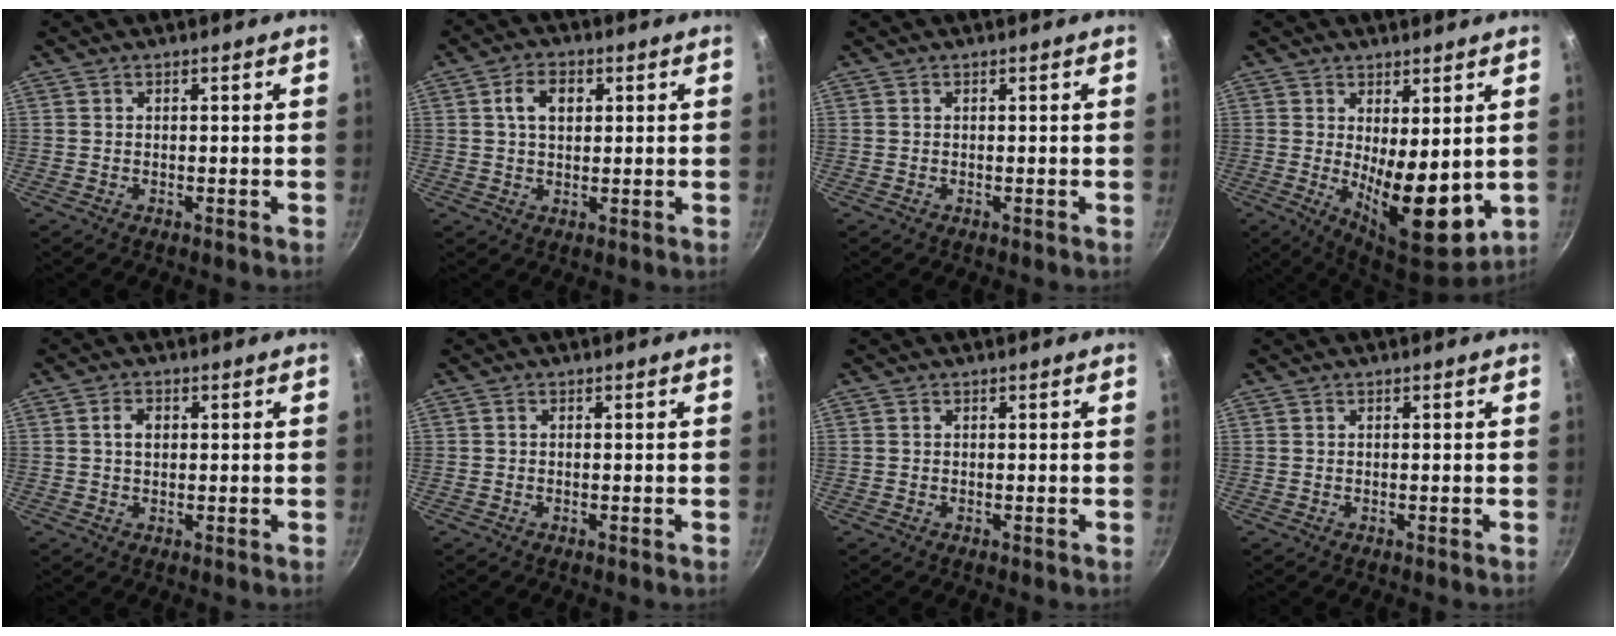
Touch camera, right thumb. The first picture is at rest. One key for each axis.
{"total": 5.7, "fx": 1.6, "fy": 3.8, "fz": 4.0, "tx": -0.051, "ty": 0.004, "tz": 0.024}
{"total": 0.0}
{"total": 12.4, "fx": 0.2, "fy": 4.9, "fz": 11.3, "tx": -0.140, "ty": -0.031, "tz": 0.017}
{"total": 2.9, "fx": 0.6, "fy": 2.0, "fz": 2.0, "tx": -0.025, "ty": 0.002, "tz": 0.008}
{"total": 0.6, "fx": 0.0, "fy": 0.1, "fz": 0.6, "tx": -0.013, "ty": 0.002, "tz": -0.001}
{"total": 0.0}
{"total": 0.0}